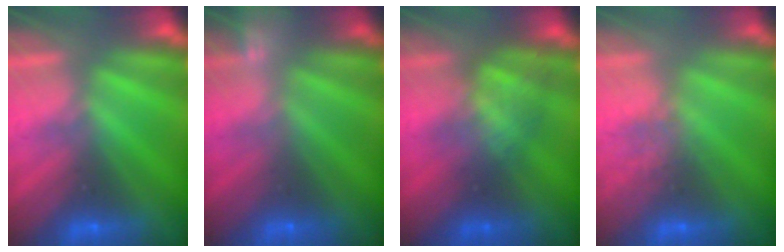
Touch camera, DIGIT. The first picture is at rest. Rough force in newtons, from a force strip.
{"total": 2.1}
{"total": 3.5}
{"total": 2.4}